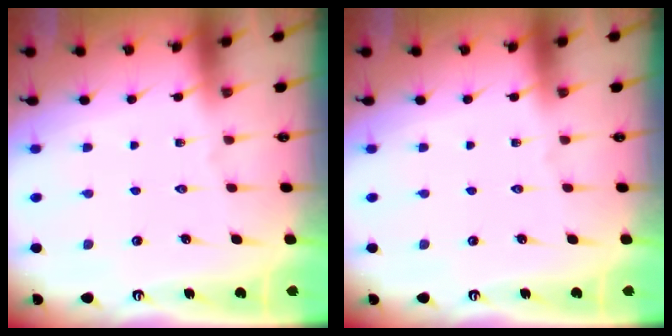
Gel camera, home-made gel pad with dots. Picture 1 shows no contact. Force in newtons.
{"total": 0.0}